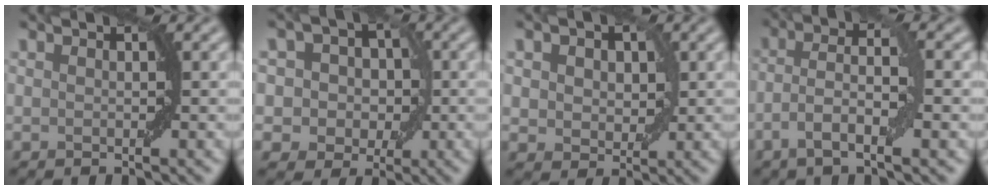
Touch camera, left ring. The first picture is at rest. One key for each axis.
{"total": 5.6, "fx": 1.1, "fy": 4.8, "fz": 2.5, "tx": -0.018, "ty": 0.026, "tz": -0.013}
{"total": 4.4, "fx": 1.4, "fy": 3.2, "fz": 2.6, "tx": -0.042, "ty": 0.016, "tz": 0.006}
{"total": 4.8, "fx": -1.6, "fy": 1.1, "fz": 4.4, "tx": -0.087, "ty": 0.010, "tz": -0.036}